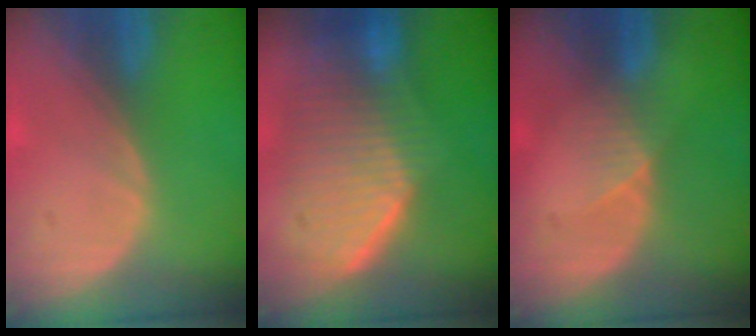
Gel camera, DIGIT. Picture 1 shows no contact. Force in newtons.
{"total": 10.2, "press": 9.0, "slide": 4.9}
{"total": 3.0, "press": 2.6, "slide": 1.5}